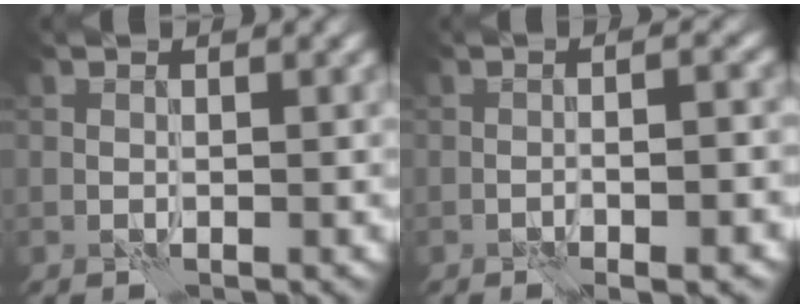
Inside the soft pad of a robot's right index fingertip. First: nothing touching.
{"total": 5.6, "force": [-1.9, 1.8, 5.0], "torque": [-0.044, 0.015, -0.035]}